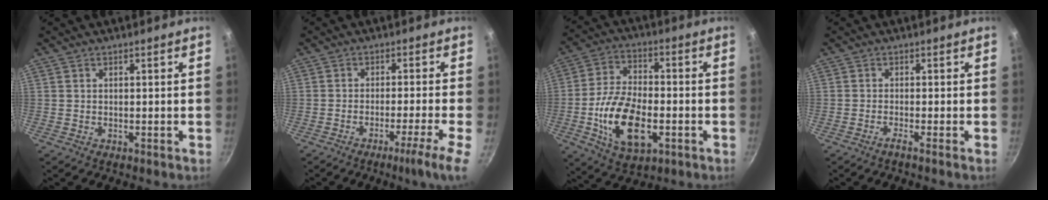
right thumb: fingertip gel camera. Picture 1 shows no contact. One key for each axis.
{"total": 6.5, "fx": -3.4, "fy": -0.5, "fz": 5.5, "tx": -0.087, "ty": 0.014, "tz": -0.053}
{"total": 15.8, "fx": -4.1, "fy": 8.5, "fz": 12.7, "tx": -0.227, "ty": 0.019, "tz": -0.072}
{"total": 1.5, "fx": -0.9, "fy": -0.5, "fz": 1.0, "tx": -0.031, "ty": 0.004, "tz": -0.023}